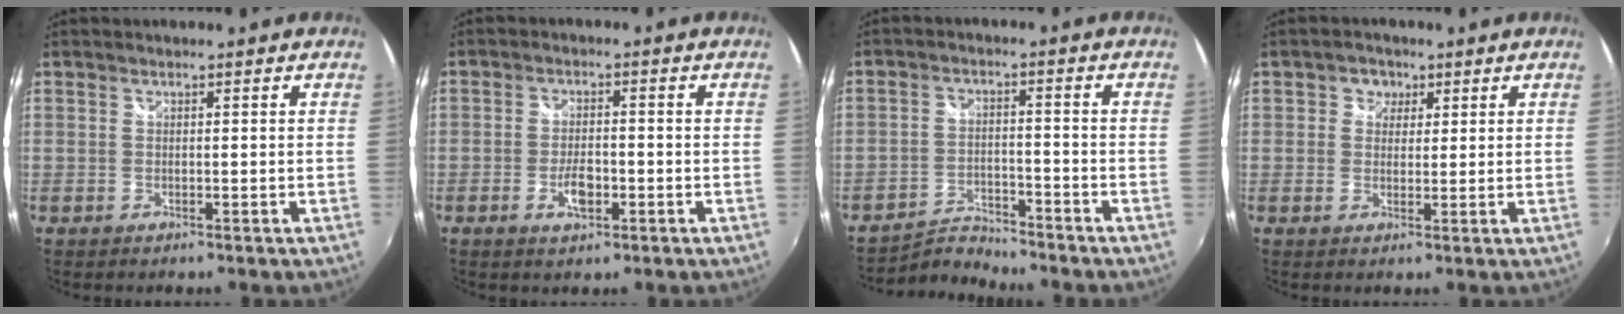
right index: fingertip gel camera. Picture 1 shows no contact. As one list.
[{"total": 4.4, "force": [-1.7, 2.0, 3.6], "torque": [-0.074, 0.000, -0.029]}, {"total": 5.6, "force": [-5.6, 0.4, -0.3], "torque": [-0.008, 0.012, -0.102]}, {"total": 3.1, "force": [0.9, 2.9, 0.6], "torque": [-0.004, 0.008, 0.010]}]